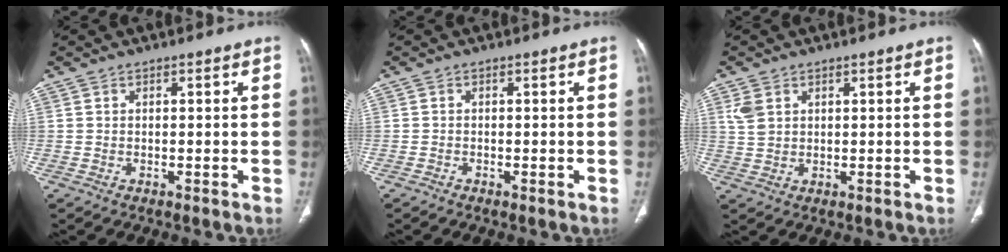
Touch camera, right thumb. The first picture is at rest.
{"total": 0.5, "force": [-0.4, 0.3, 0.3], "torque": [-0.009, -0.001, -0.009]}
{"total": 3.4, "force": [1.5, 2.3, 1.9], "torque": [-0.039, -0.001, 0.041]}